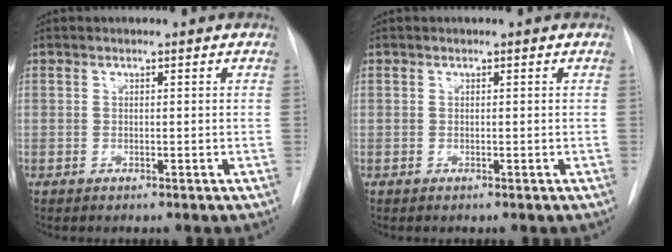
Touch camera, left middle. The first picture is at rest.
{"total": 0.0}